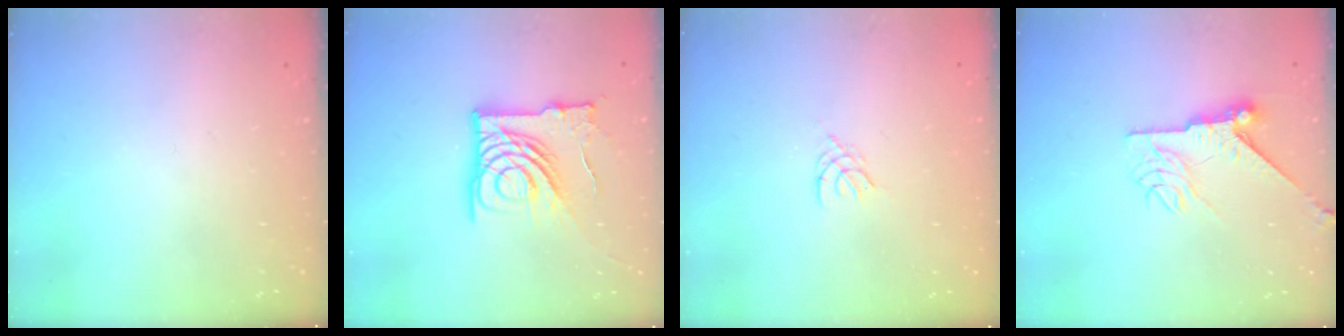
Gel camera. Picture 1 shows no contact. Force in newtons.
{"total": 15.9, "press": 15.9, "slide": 1.7}
{"total": 2.1, "press": 2.0, "slide": 0.4}
{"total": 8.6, "press": 8.6, "slide": 0.5}